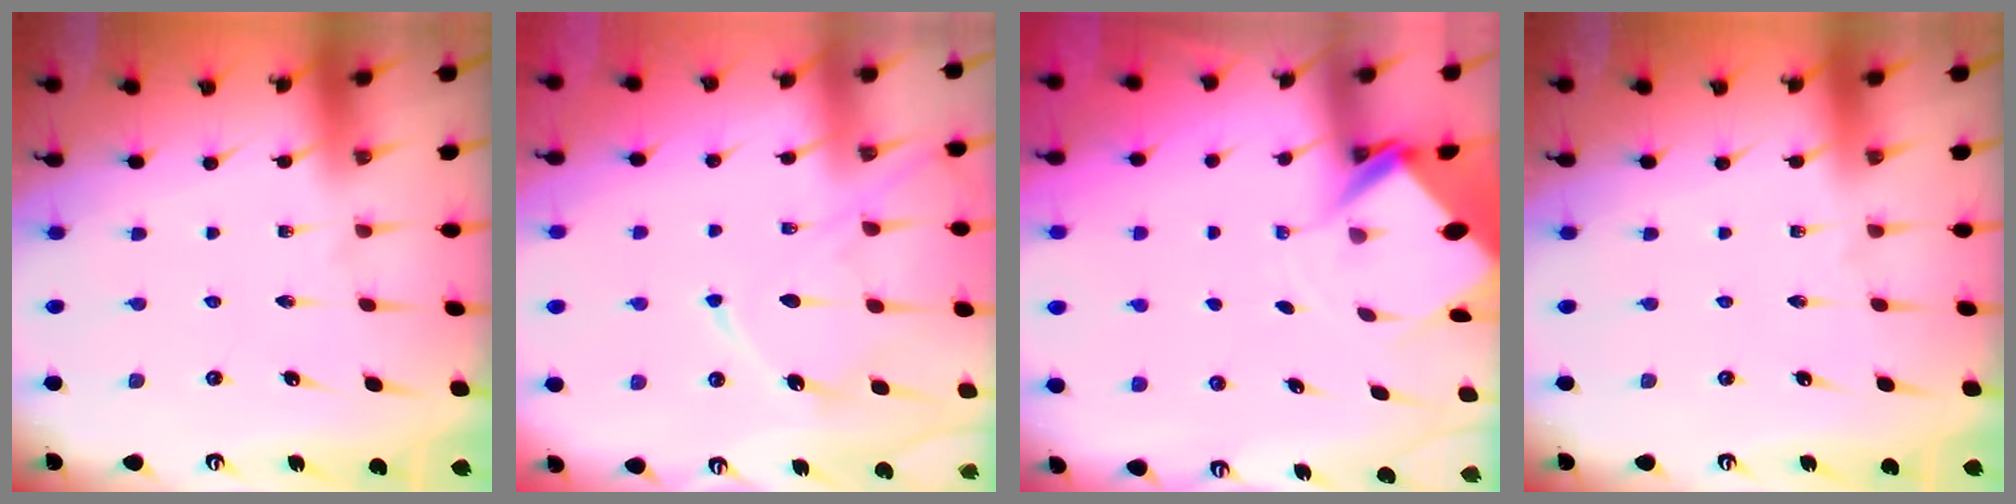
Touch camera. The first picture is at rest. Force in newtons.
{"total": 11.6, "press": 11.5, "slide": 1.1}
{"total": 4.8, "press": 4.8, "slide": 0.5}
{"total": 0.0}